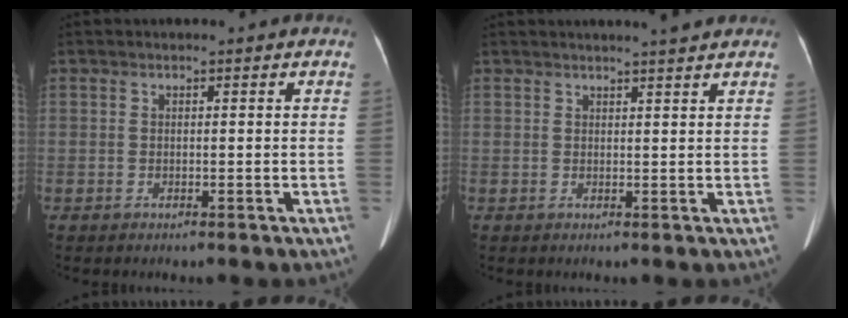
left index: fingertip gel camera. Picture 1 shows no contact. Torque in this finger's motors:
{"motor_torque": [0.18, -0.18, 0.00, 0.00]}